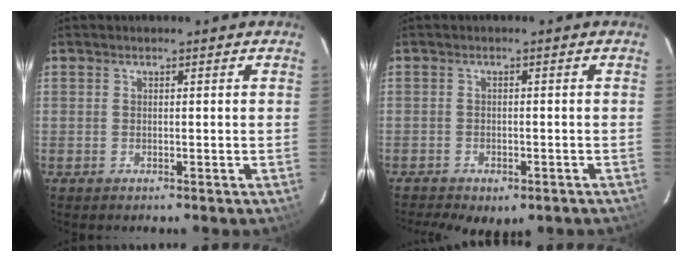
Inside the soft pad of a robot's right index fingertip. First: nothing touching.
{"total": 8.9, "force": [-6.0, 4.6, 4.7], "torque": [-0.114, -0.019, -0.080]}